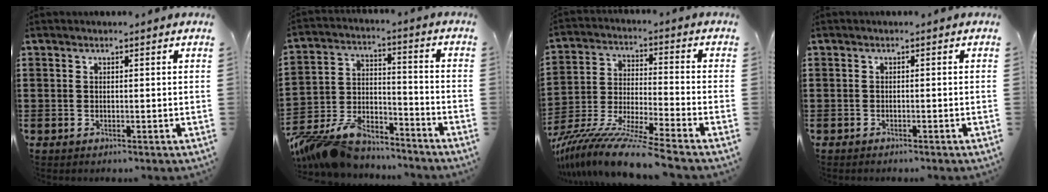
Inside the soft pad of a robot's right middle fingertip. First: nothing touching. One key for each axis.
{"total": 9.5, "fx": -8.6, "fy": 2.8, "fz": 3.0, "tx": -0.070, "ty": 0.013, "tz": -0.172}
{"total": 10.7, "fx": -9.7, "fy": -0.8, "fz": 4.3, "tx": -0.083, "ty": -0.006, "tz": -0.196}
{"total": 0.7, "fx": -0.7, "fy": 0.1, "fz": 0.0, "tx": -0.001, "ty": 0.001, "tz": -0.015}